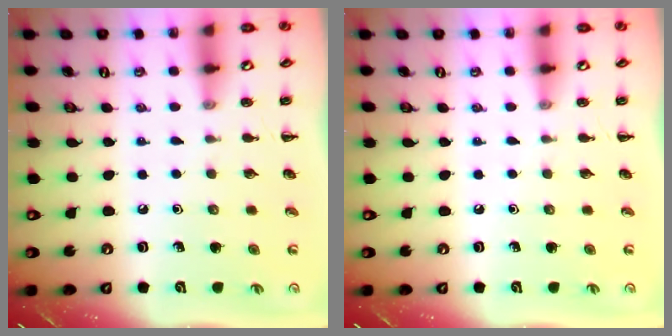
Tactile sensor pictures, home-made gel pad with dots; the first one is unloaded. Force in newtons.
{"total": 0.0}